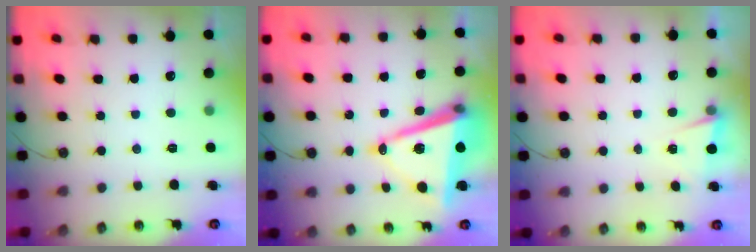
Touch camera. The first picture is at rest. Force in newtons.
{"total": 14.4, "press": 13.8, "slide": 3.9}
{"total": 2.4, "press": 2.2, "slide": 1.1}